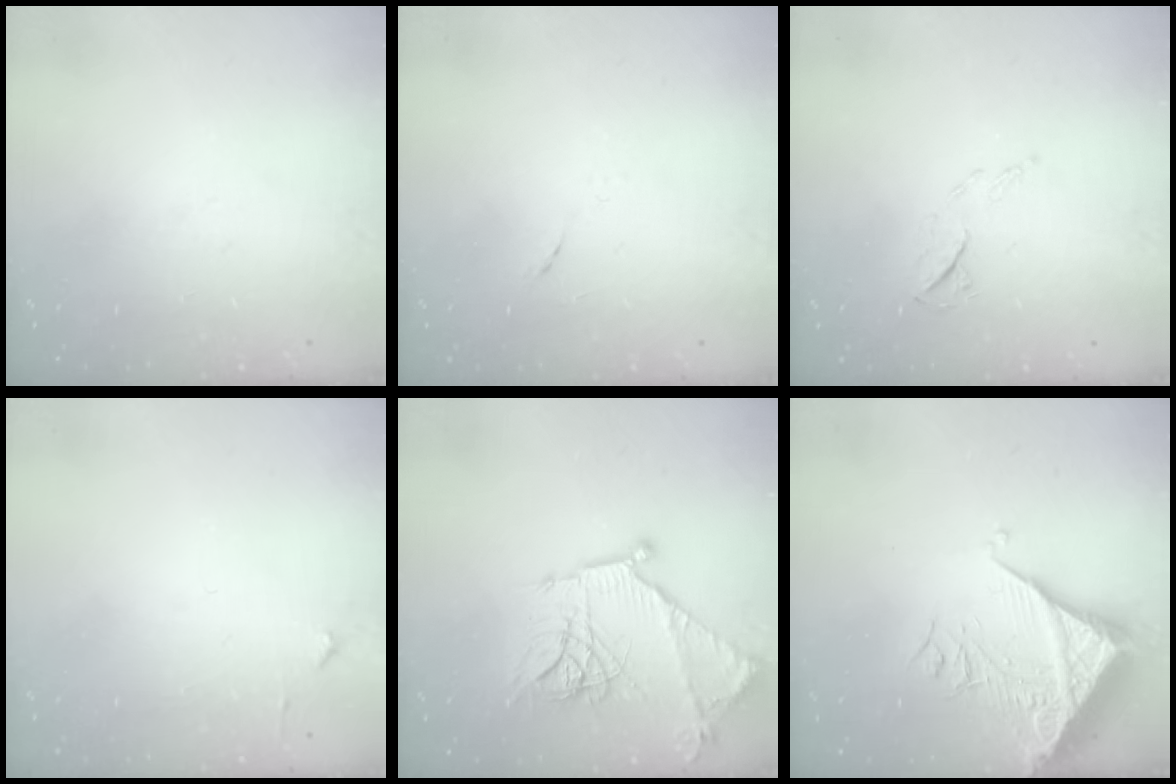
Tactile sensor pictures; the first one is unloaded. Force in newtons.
{"total": 5.7, "press": 5.6, "slide": 0.6}
{"total": 6.1, "press": 5.9, "slide": 1.3}
{"total": 3.0, "press": 3.0, "slide": 0.4}
{"total": 16.5, "press": 16.4, "slide": 1.1}
{"total": 10.6, "press": 10.6, "slide": 1.1}